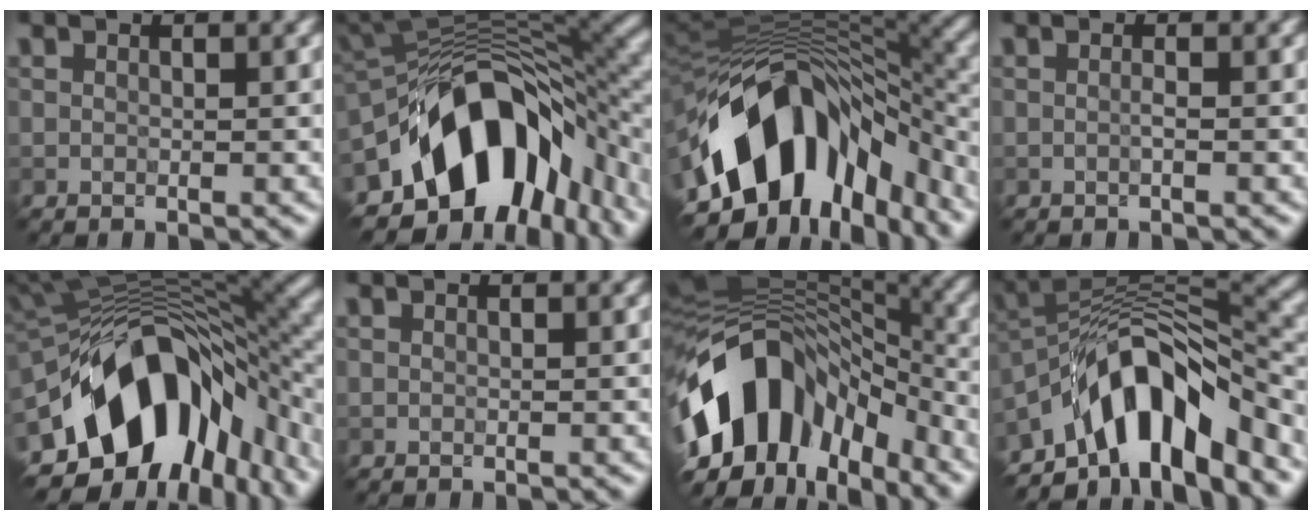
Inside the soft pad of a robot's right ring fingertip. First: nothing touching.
{"total": 14.4, "force": [-6.6, 8.3, 9.8], "torque": [-0.151, 0.017, -0.103]}
{"total": 15.2, "force": [-7.4, 8.3, 10.3], "torque": [-0.184, 0.014, -0.098]}
{"total": 1.1, "force": [-1.1, -0.1, 0.3], "torque": [-0.005, 0.003, -0.012]}
{"total": 15.7, "force": [-6.2, 9.1, 11.2], "torque": [-0.197, 0.015, -0.086]}
{"total": 0.0}
{"total": 13.1, "force": [-6.0, 8.1, 8.3], "torque": [-0.149, 0.022, -0.097]}
{"total": 11.9, "force": [-7.9, 4.7, 7.4], "torque": [-0.108, 0.016, -0.130]}